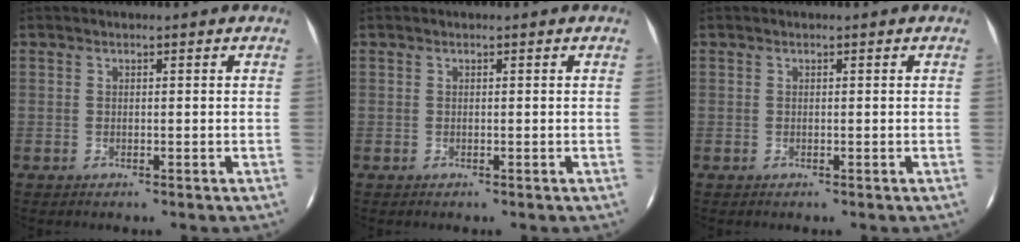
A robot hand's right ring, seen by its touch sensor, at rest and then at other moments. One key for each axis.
{"total": 0.0}
{"total": 0.0}